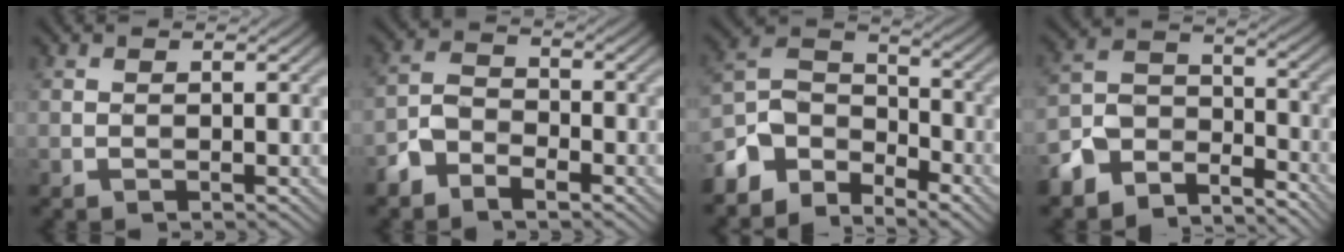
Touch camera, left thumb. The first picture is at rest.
{"total": 4.4, "force": [-3.2, 2.3, 2.1], "torque": [-0.042, 0.000, -0.075]}
{"total": 7.9, "force": [-6.1, 4.1, 3.0], "torque": [-0.052, -0.001, -0.139]}
{"total": 9.8, "force": [-7.7, 5.0, 3.5], "torque": [-0.071, -0.011, -0.158]}